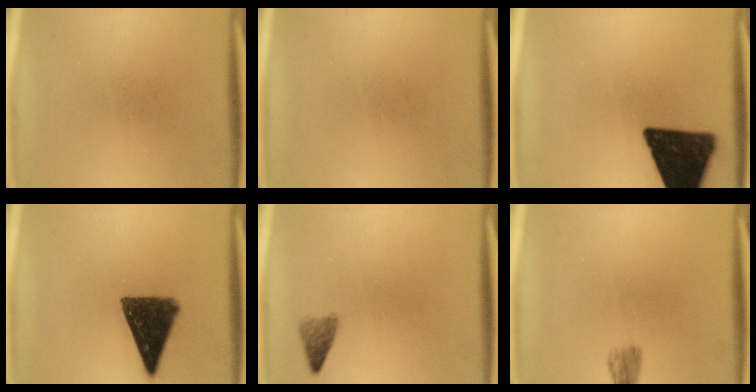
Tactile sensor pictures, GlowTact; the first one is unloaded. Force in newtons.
{"total": 0.0}
{"total": 18.4}
{"total": 12.4}
{"total": 1.9}
{"total": 2.1}